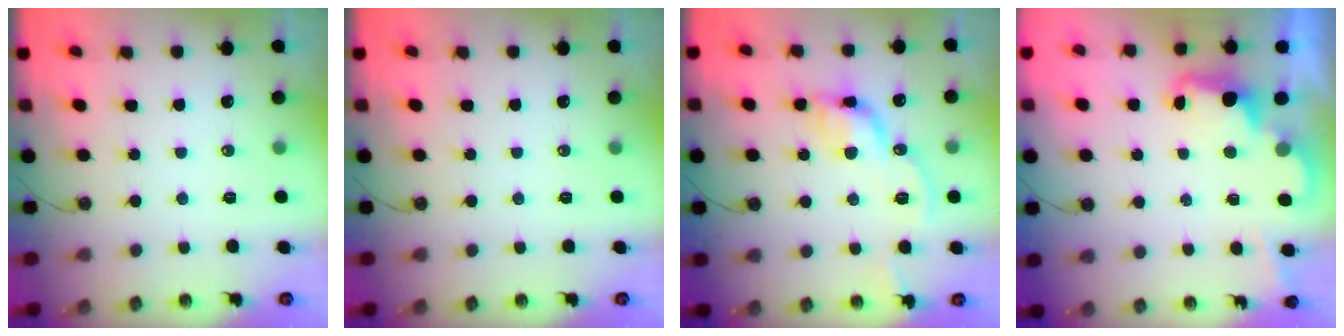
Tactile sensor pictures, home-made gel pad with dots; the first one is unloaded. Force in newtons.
{"total": 0.0}
{"total": 10.9, "press": 10.8, "slide": 1.2}
{"total": 2.4, "press": 2.4, "slide": 0.6}